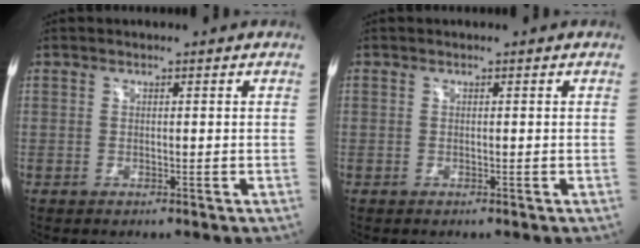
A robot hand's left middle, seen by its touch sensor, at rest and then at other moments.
{"total": 0.0}